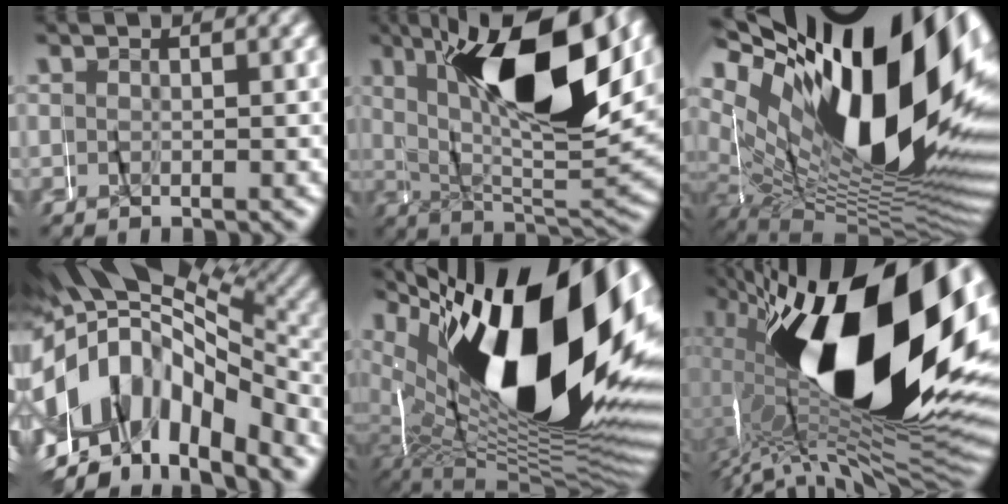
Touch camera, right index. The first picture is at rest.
{"total": 16.7, "force": [5.1, 6.1, 14.7], "torque": [-0.260, 0.034, 0.067]}
{"total": 27.0, "force": [2.0, 14.8, 22.5], "torque": [-0.311, 0.031, 0.014]}
{"total": 17.3, "force": [-3.1, 13.6, 10.2], "torque": [-0.185, -0.005, -0.069]}
{"total": 30.1, "force": [0.8, 14.1, 26.5], "torque": [-0.355, 0.038, -0.007]}
{"total": 34.1, "force": [0.7, 15.2, 30.5], "torque": [-0.423, 0.044, -0.005]}